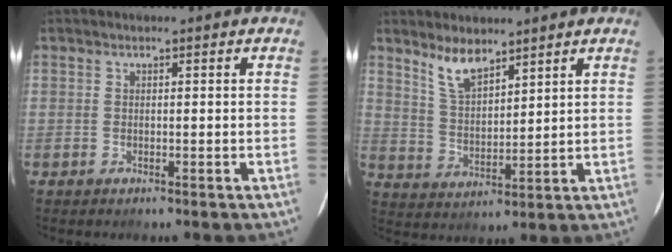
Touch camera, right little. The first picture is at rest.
{"total": 7.1, "force": [5.6, 2.4, 3.7], "torque": [-0.070, 0.002, 0.115]}